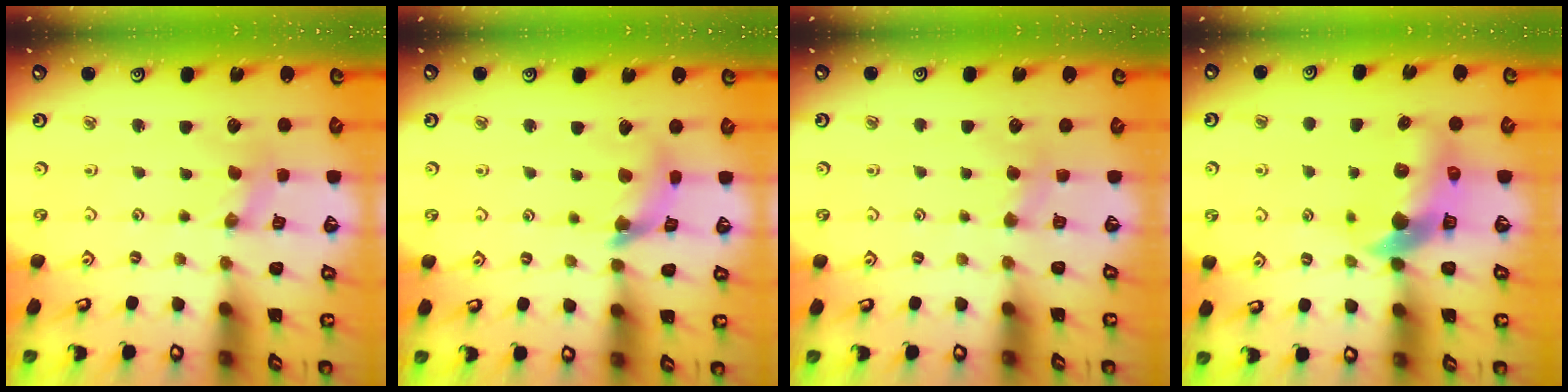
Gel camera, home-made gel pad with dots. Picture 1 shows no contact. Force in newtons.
{"total": 8.0, "press": 7.9, "slide": 0.8}
{"total": 2.5, "press": 2.5, "slide": 0.4}
{"total": 9.9, "press": 9.8, "slide": 1.3}